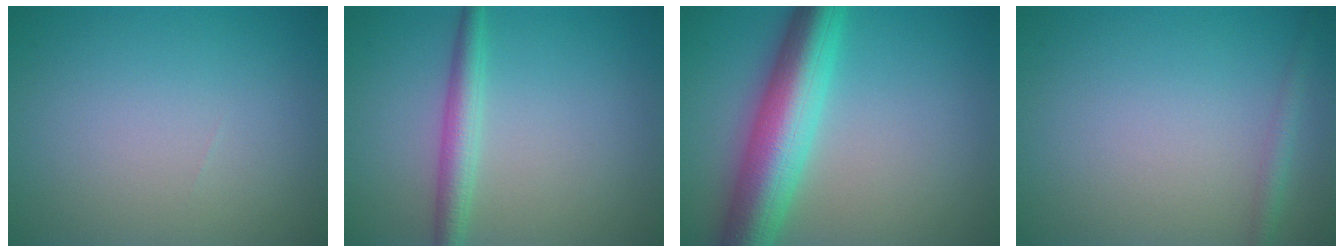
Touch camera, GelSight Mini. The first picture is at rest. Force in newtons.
{"total": 2.8, "press": 2.8, "slide": 0.0}
{"total": 8.6, "press": 8.6, "slide": 0.2}
{"total": 1.3, "press": 1.3, "slide": 0.1}